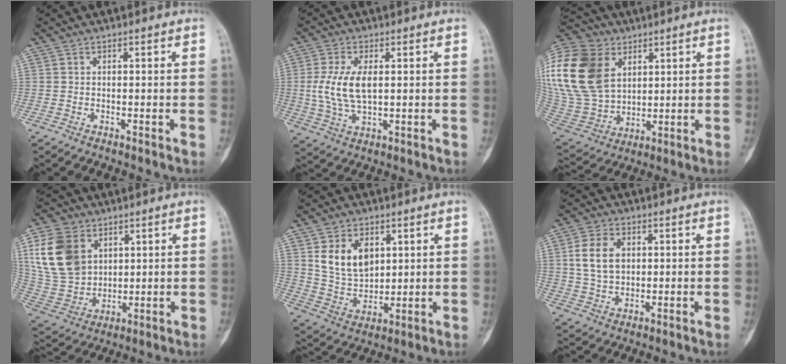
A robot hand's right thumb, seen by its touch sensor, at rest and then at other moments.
{"total": 8.6, "force": [0.9, 4.2, 7.5], "torque": [-0.158, -0.006, 0.021]}
{"total": 28.0, "force": [8.9, 20.0, 17.5], "torque": [-0.401, 0.014, 0.182]}
{"total": 15.6, "force": [5.5, 11.7, 8.8], "torque": [-0.161, -0.015, 0.121]}
{"total": 14.0, "force": [4.3, 12.0, 5.8], "torque": [-0.051, -0.014, 0.089]}
{"total": 8.5, "force": [1.8, 6.0, 5.8], "torque": [-0.099, -0.002, 0.037]}